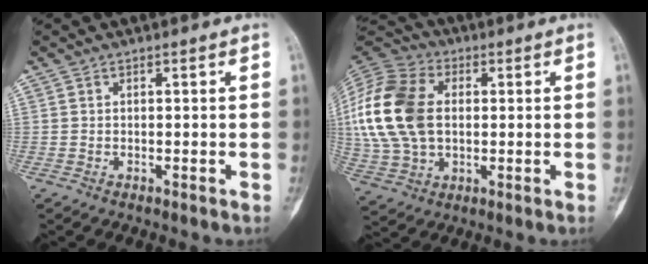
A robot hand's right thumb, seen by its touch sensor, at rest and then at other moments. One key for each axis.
{"total": 20.9, "fx": 2.0, "fy": 14.1, "fz": 15.3, "tx": -0.340, "ty": 0.007, "tz": 0.039}